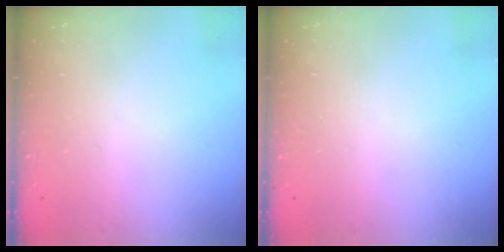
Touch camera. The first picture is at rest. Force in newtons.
{"total": 0.0}